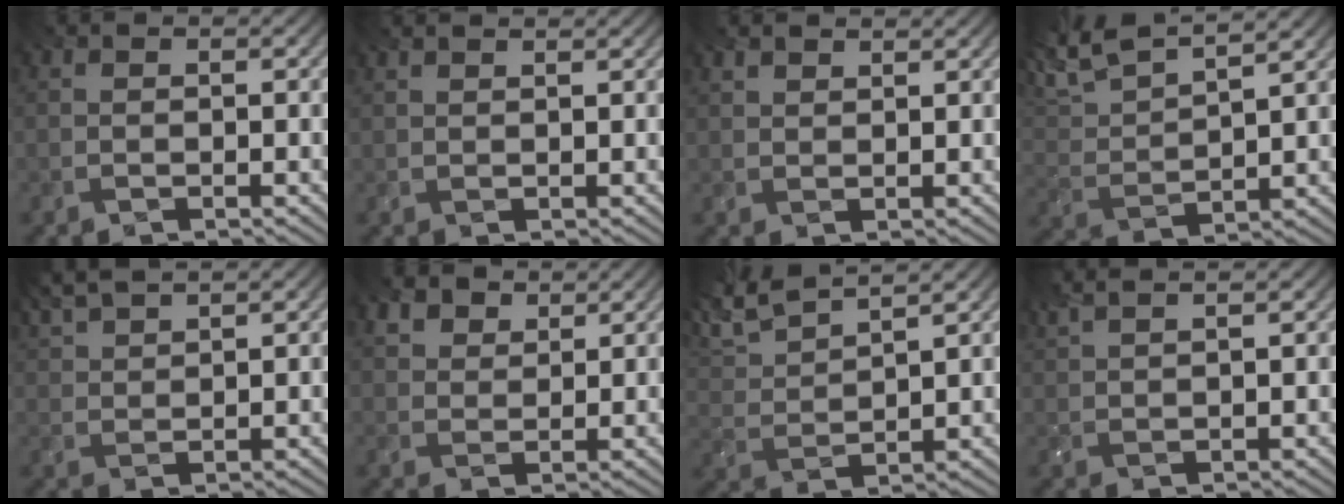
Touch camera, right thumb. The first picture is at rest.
{"total": 2.2, "force": [1.9, 0.3, 1.1], "torque": [-0.016, -0.002, 0.023]}
{"total": 3.0, "force": [2.5, 1.0, 1.4], "torque": [-0.028, -0.009, 0.051]}
{"total": 8.9, "force": [6.5, 2.6, 5.5], "torque": [-0.139, 0.019, 0.117]}
{"total": 5.7, "force": [4.8, 1.2, 2.9], "torque": [-0.069, 0.008, 0.082]}
{"total": 4.3, "force": [3.1, 2.4, 1.9], "torque": [-0.044, -0.014, 0.068]}
{"total": 8.5, "force": [6.8, 2.1, 4.6], "torque": [-0.121, 0.017, 0.123]}
{"total": 5.3, "force": [4.4, 0.9, 2.9], "torque": [-0.057, 0.016, 0.057]}